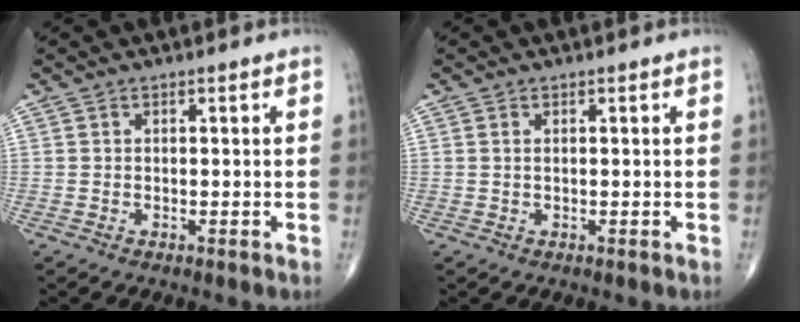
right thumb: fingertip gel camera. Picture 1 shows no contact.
{"total": 0.6, "force": [0.2, 0.3, 0.5], "torque": [-0.014, 0.004, 0.005]}